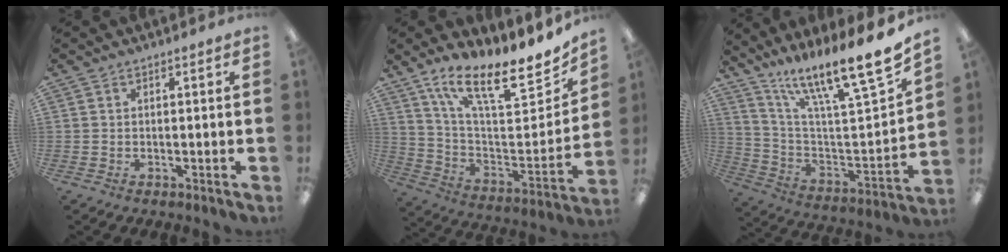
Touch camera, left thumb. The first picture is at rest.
{"total": 17.6, "force": [13.1, 4.6, 10.9], "torque": [-0.176, -0.104, 0.221]}
{"total": 17.8, "force": [15.4, 0.4, 8.9], "torque": [-0.127, -0.136, 0.241]}